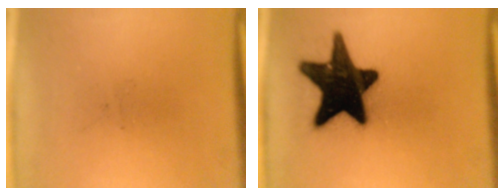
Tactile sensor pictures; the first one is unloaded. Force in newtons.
{"total": 19.0}